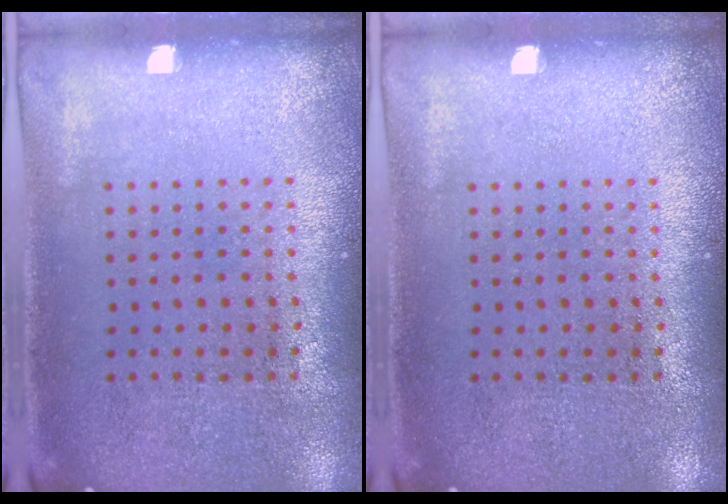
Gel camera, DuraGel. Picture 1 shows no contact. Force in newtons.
{"total": 0.0}